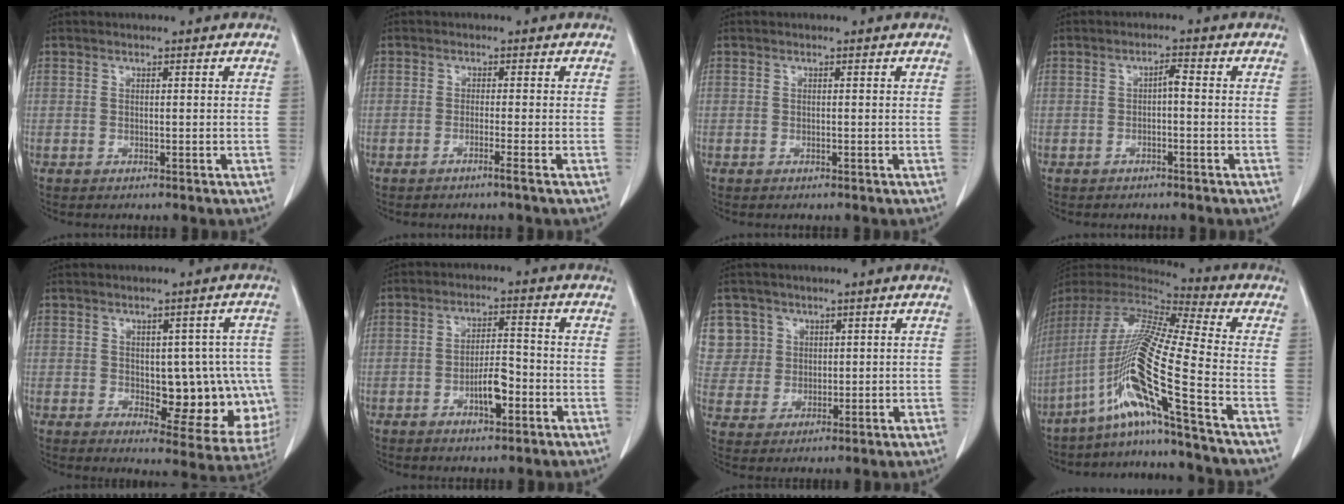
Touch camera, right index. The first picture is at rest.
{"total": 1.8, "force": [-1.2, -0.7, 1.1], "torque": [-0.012, 0.003, -0.023]}
{"total": 0.0}
{"total": 1.6, "force": [-0.3, 0.3, 1.6], "torque": [-0.023, 0.006, -0.008]}
{"total": 13.2, "force": [-1.1, 6.1, 11.7], "torque": [-0.119, 0.011, 0.005]}
{"total": 5.4, "force": [-2.2, 1.7, 4.7], "torque": [-0.082, 0.006, -0.035]}
{"total": 7.2, "force": [3.3, 6.4, -0.2], "torque": [0.009, 0.015, 0.075]}
{"total": 18.2, "force": [-8.9, -2.5, 15.7], "torque": [-0.321, -0.016, -0.176]}